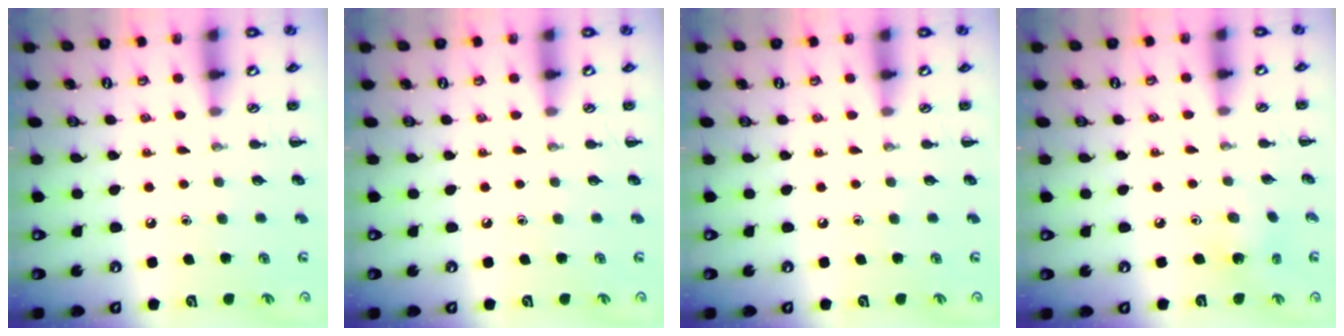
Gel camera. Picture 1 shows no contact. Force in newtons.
{"total": 0.0}
{"total": 0.0}
{"total": 2.9, "press": 2.7, "slide": 0.9}